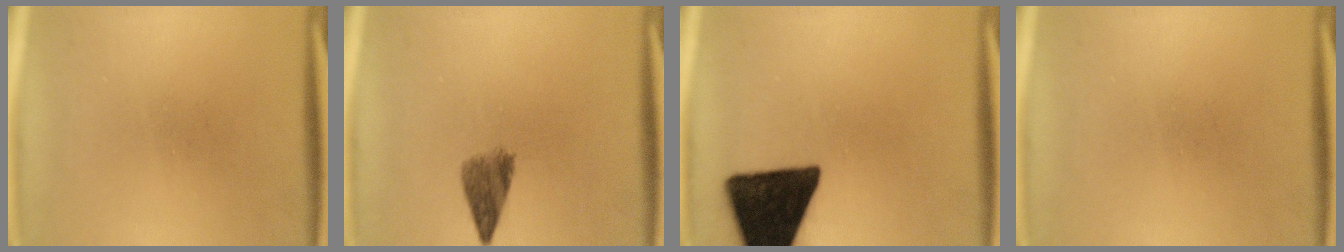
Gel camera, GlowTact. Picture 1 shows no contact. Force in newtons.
{"total": 4.2}
{"total": 18.7}
{"total": 0.0}